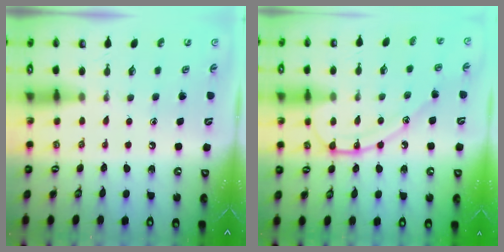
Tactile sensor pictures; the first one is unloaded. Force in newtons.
{"total": 10.6, "press": 10.6, "slide": 0.2}